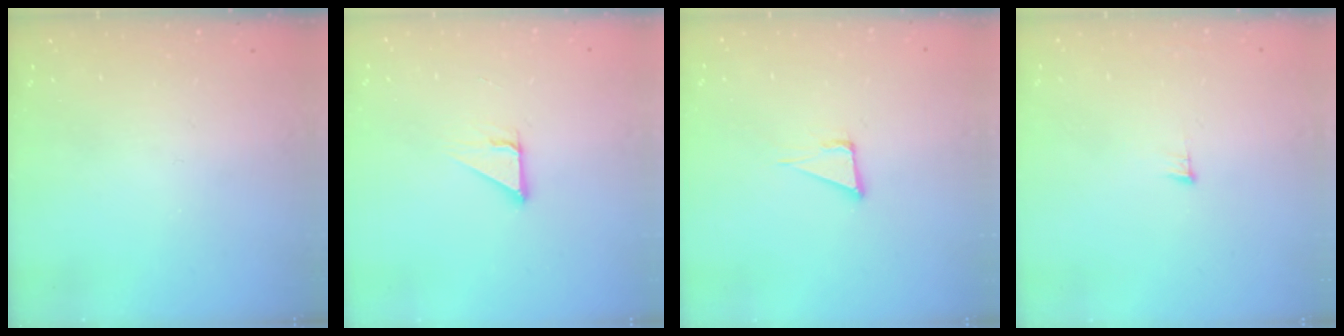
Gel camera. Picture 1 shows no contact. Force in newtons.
{"total": 3.6, "press": 3.6, "slide": 0.1}
{"total": 5.7, "press": 4.6, "slide": 3.2}
{"total": 5.2, "press": 5.0, "slide": 1.3}